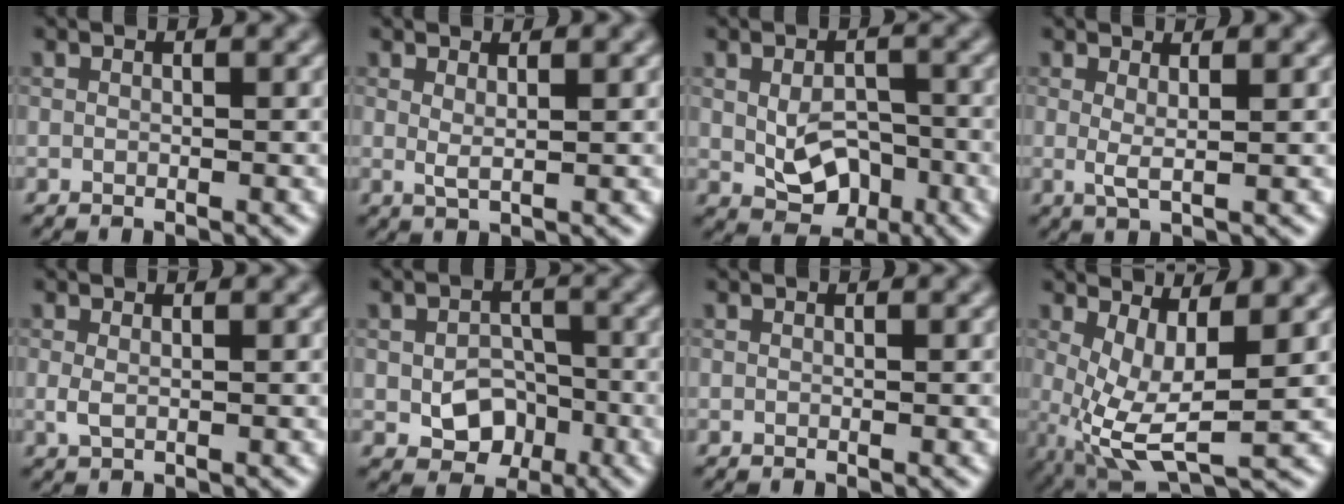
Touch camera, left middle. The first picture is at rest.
{"total": 1.3, "force": [0.7, 0.3, 1.0], "torque": [-0.019, -0.004, 0.012]}
{"total": 4.6, "force": [-0.9, 3.1, 3.2], "torque": [-0.055, -0.011, -0.013]}
{"total": 1.7, "force": [0.5, 0.3, 1.5], "torque": [-0.028, -0.006, 0.008]}
{"total": 1.1, "force": [0.1, 0.5, 1.0], "torque": [-0.024, -0.001, 0.002]}
{"total": 4.4, "force": [-1.3, 3.3, 2.6], "torque": [-0.037, -0.005, -0.019]}
{"total": 0.0}
{"total": 6.4, "force": [0.4, 2.3, 5.9], "torque": [-0.124, -0.010, 0.011]}